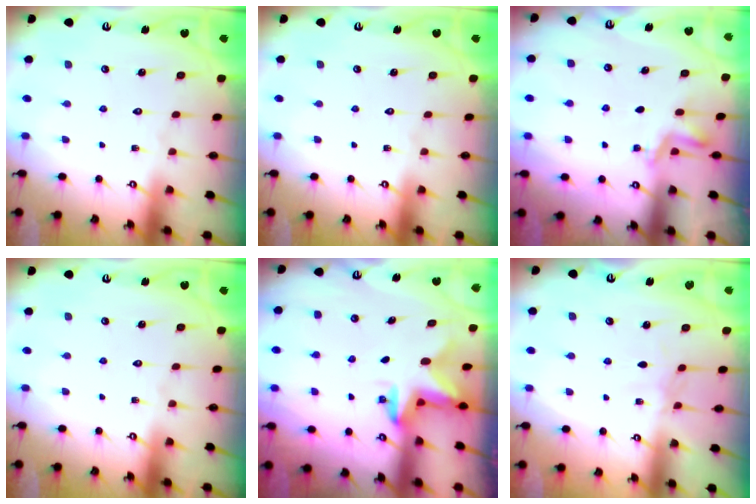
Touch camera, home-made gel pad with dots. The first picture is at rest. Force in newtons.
{"total": 0.0}
{"total": 2.7, "press": 2.4, "slide": 1.2}
{"total": 0.0}
{"total": 2.5, "press": 2.5, "slide": 0.5}
{"total": 2.1, "press": 2.0, "slide": 0.5}